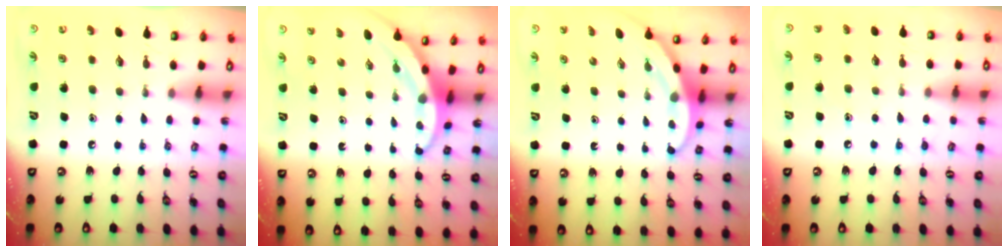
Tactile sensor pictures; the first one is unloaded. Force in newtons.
{"total": 3.9, "press": 3.9, "slide": 0.5}
{"total": 3.3, "press": 3.3, "slide": 0.2}
{"total": 5.7, "press": 5.6, "slide": 0.6}